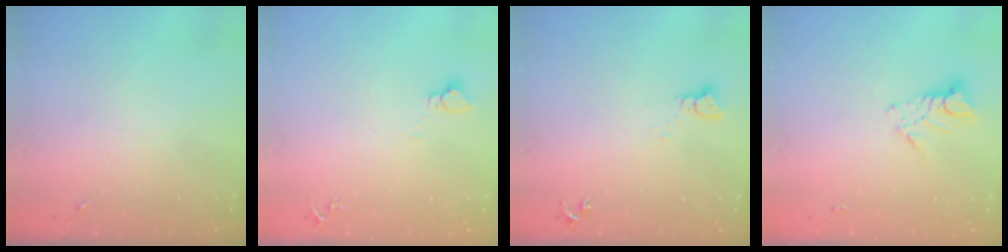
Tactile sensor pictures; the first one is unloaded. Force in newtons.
{"total": 2.7, "press": 2.7, "slide": 0.1}
{"total": 2.1, "press": 2.1, "slide": 0.2}
{"total": 6.7, "press": 6.7, "slide": 0.5}